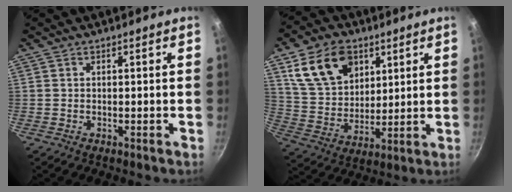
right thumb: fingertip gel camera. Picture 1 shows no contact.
{"total": 16.0, "force": [7.2, 11.1, 9.0], "torque": [-0.129, -0.019, 0.139]}